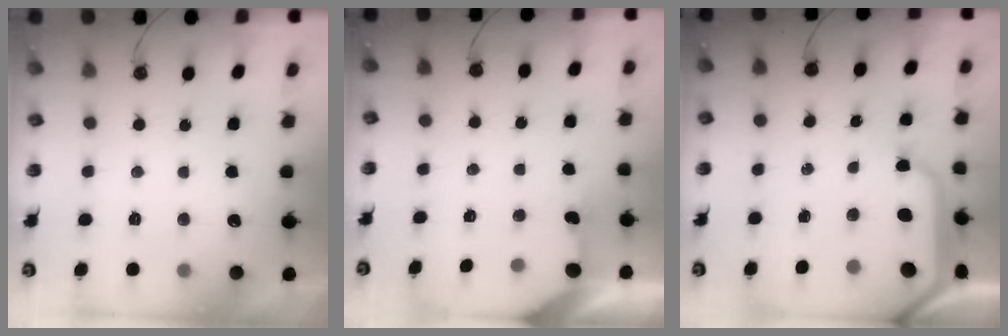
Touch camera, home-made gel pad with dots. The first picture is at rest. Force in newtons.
{"total": 2.7, "press": 2.7, "slide": 0.3}
{"total": 10.0, "press": 9.9, "slide": 1.2}